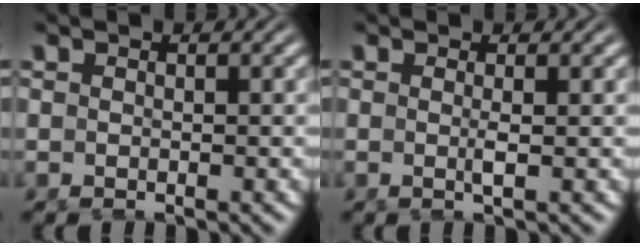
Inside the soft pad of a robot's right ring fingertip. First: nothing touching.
{"total": 1.2, "force": [-0.1, -0.8, 0.9], "torque": [-0.015, -0.007, 0.001]}